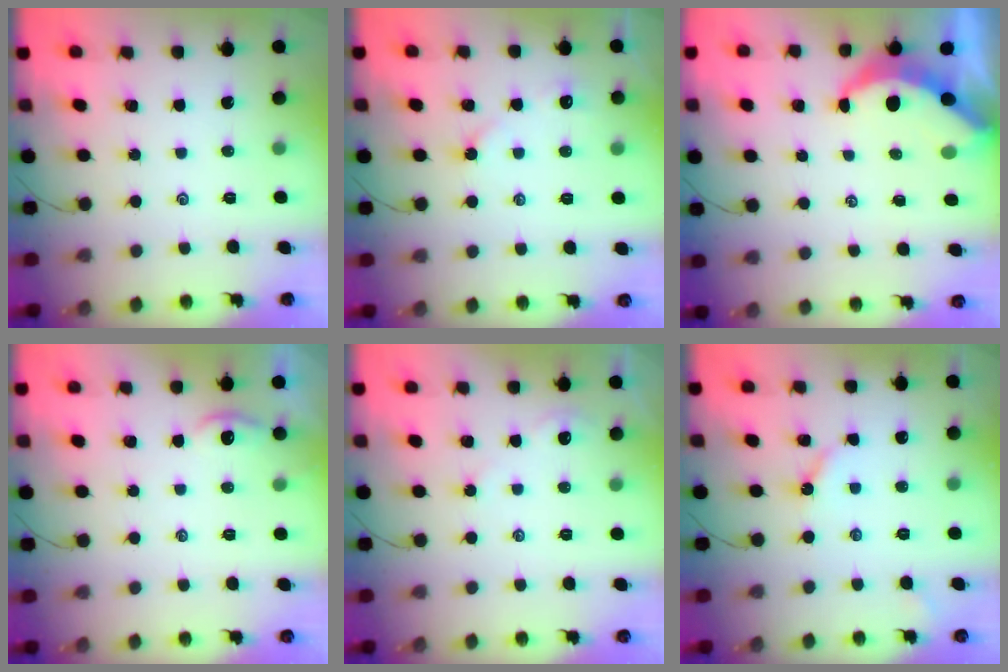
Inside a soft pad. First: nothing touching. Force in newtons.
{"total": 2.9, "press": 2.9, "slide": 0.5}
{"total": 6.3, "press": 6.3, "slide": 0.2}
{"total": 1.5, "press": 1.5, "slide": 0.2}
{"total": 1.4, "press": 1.3, "slide": 0.4}
{"total": 4.2, "press": 4.1, "slide": 0.6}